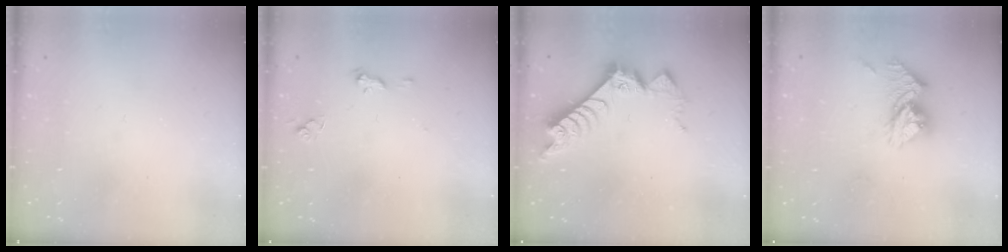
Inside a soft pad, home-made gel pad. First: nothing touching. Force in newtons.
{"total": 5.3, "press": 5.2, "slide": 0.7}
{"total": 9.3, "press": 9.3, "slide": 1.0}
{"total": 11.0, "press": 11.0, "slide": 0.7}